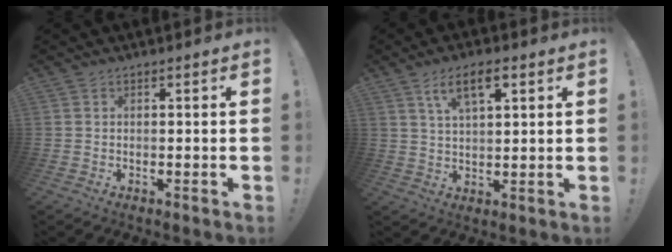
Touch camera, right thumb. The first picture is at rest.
{"total": 7.9, "force": [4.0, 3.0, 6.2], "torque": [-0.100, -0.005, 0.068]}